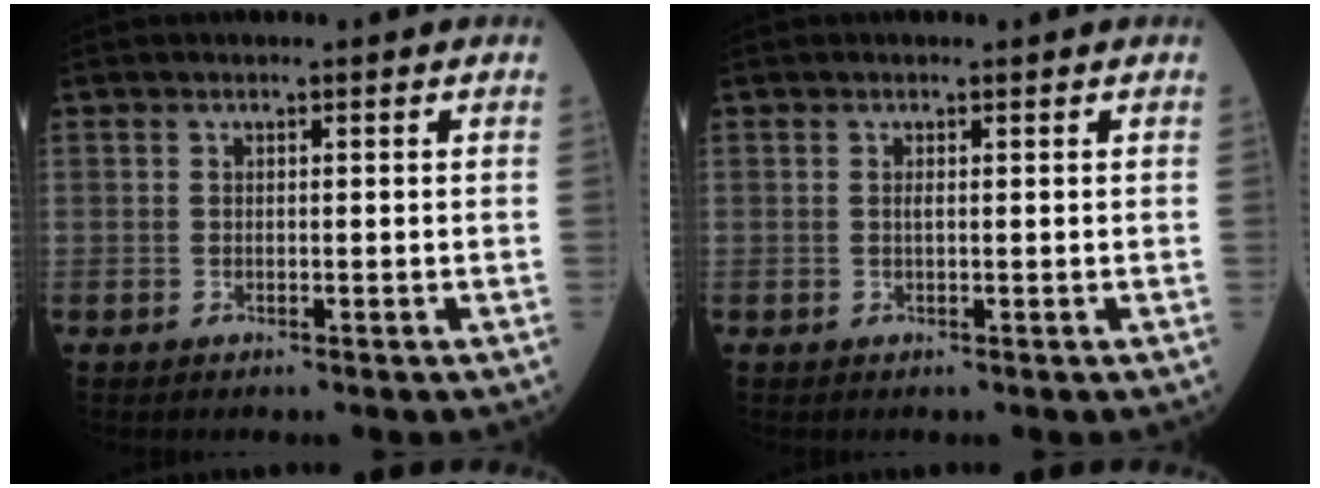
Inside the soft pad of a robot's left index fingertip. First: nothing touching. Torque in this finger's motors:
{"motor_torque": [0.31, -0.04, -0.01, 0.00]}